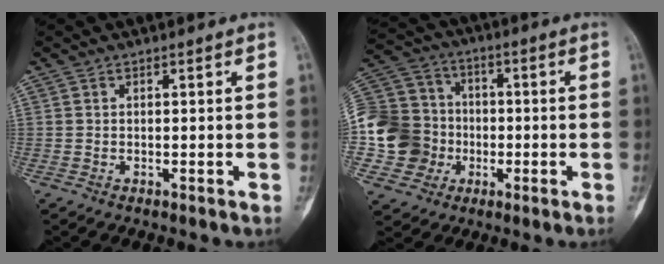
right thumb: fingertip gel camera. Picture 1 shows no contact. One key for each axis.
{"total": 17.5, "fx": -3.2, "fy": 15.9, "fz": 6.6, "tx": -0.127, "ty": 0.048, "tz": -0.053}